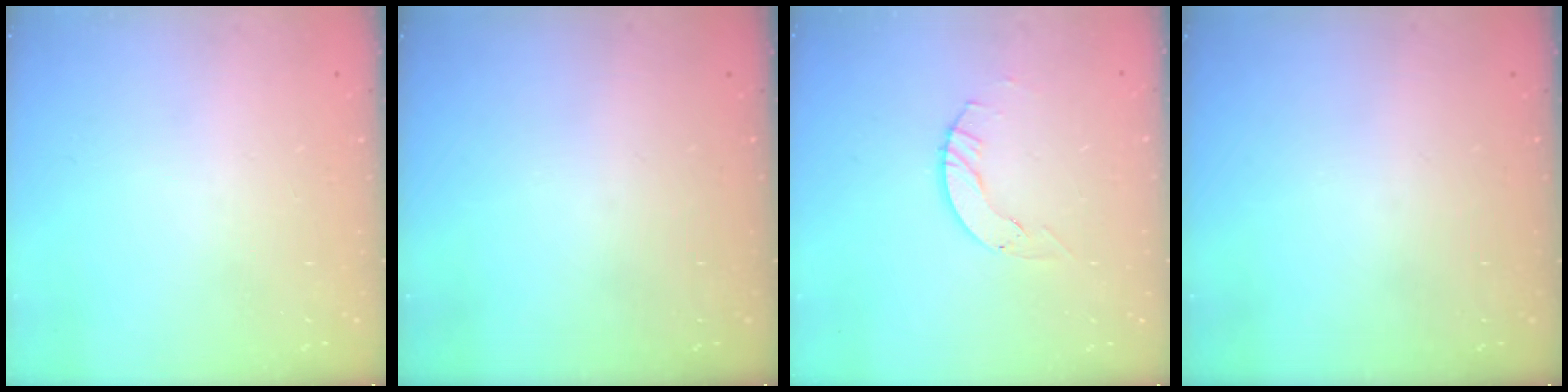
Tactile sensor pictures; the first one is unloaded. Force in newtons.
{"total": 0.0}
{"total": 4.5, "press": 4.5, "slide": 0.5}
{"total": 0.0}